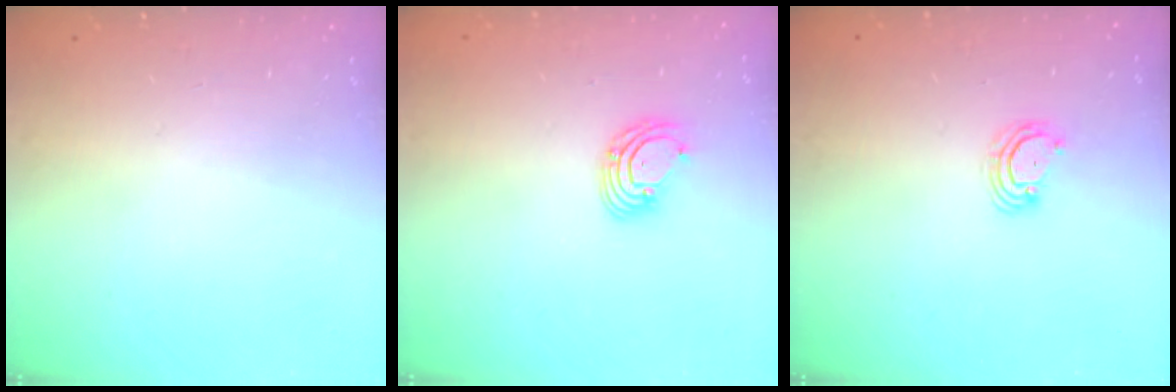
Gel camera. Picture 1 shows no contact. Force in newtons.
{"total": 4.8, "press": 4.7, "slide": 0.5}
{"total": 5.5, "press": 5.5, "slide": 0.6}